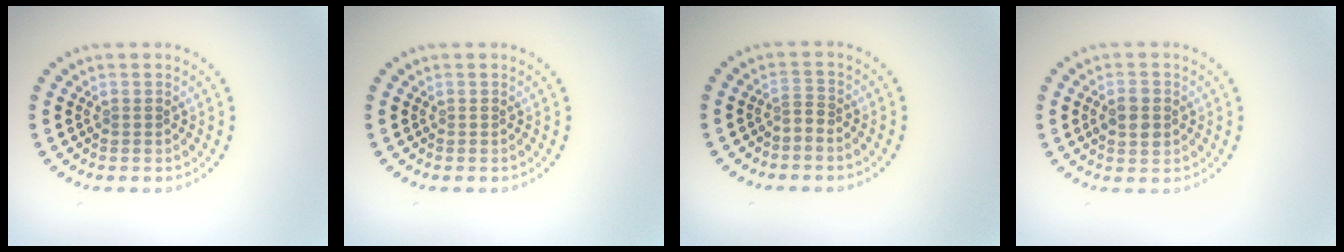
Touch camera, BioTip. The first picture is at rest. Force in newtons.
{"total": 0.0}
{"total": 1.0, "press": 0.5, "slide": 0.9}
{"total": 2.7, "press": 2.7, "slide": 0.0}